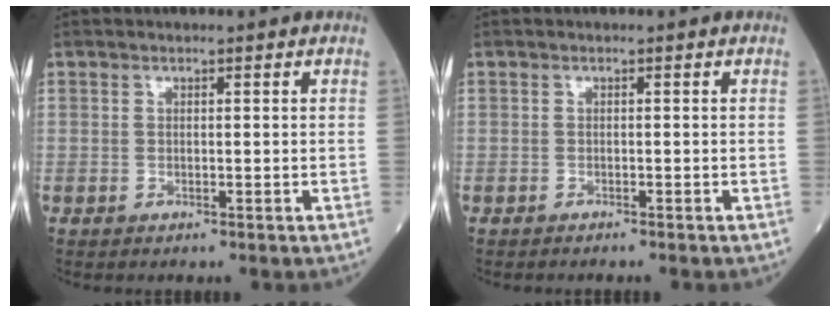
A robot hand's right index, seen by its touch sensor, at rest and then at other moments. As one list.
[{"total": 1.5, "force": [-1.4, 0.0, 0.6], "torque": [-0.009, -0.001, -0.017]}]